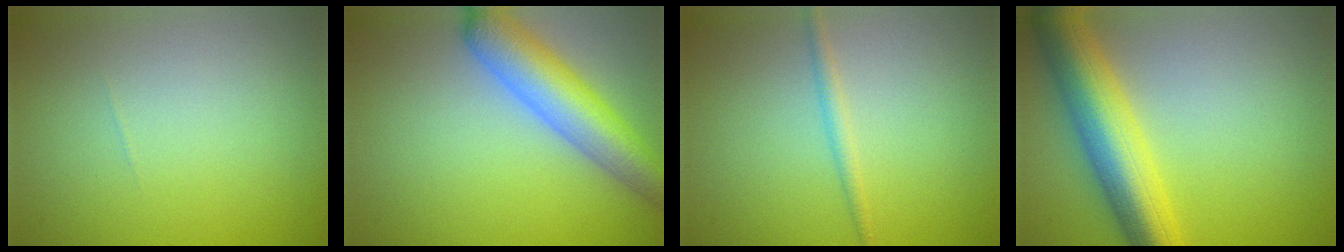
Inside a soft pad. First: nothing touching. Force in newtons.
{"total": 6.8, "press": 6.8, "slide": 0.3}
{"total": 1.4, "press": 1.4, "slide": 0.1}
{"total": 9.2, "press": 9.2, "slide": 0.2}